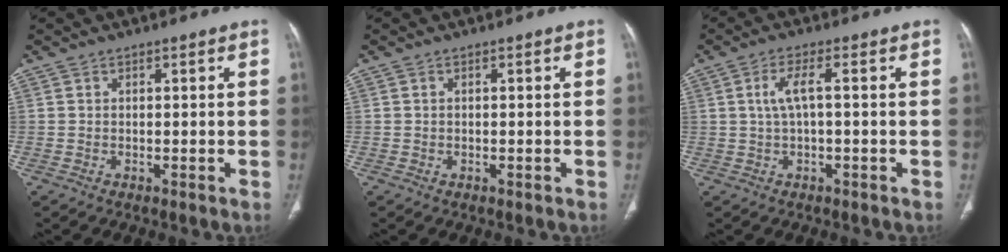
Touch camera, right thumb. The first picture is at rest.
{"total": 0.0}
{"total": 3.7, "force": [0.3, 0.9, 3.6], "torque": [-0.089, 0.015, 0.007]}